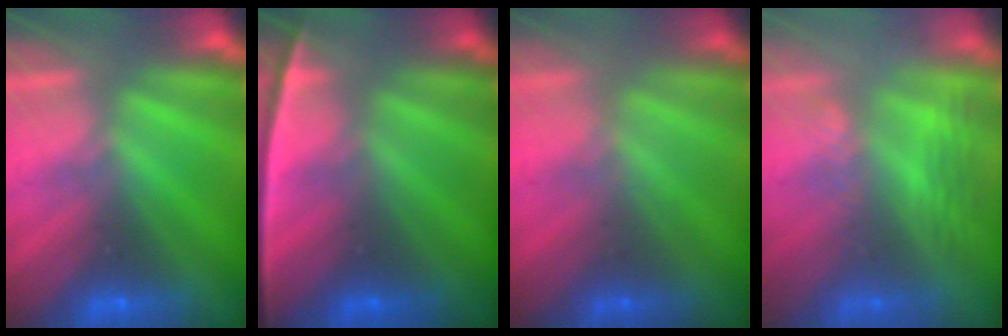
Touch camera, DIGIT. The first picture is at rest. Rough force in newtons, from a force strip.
{"total": 2.4}
{"total": 1.5}
{"total": 3.0}